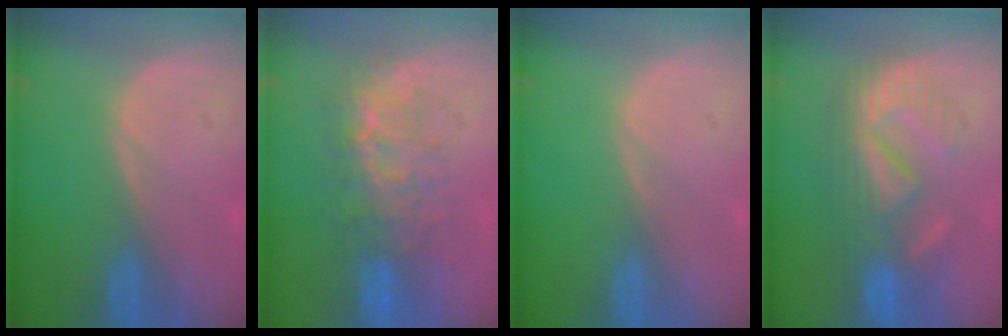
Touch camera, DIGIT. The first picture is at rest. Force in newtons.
{"total": 8.2, "press": 7.9, "slide": 2.3}
{"total": 0.0}
{"total": 8.9, "press": 8.8, "slide": 1.8}